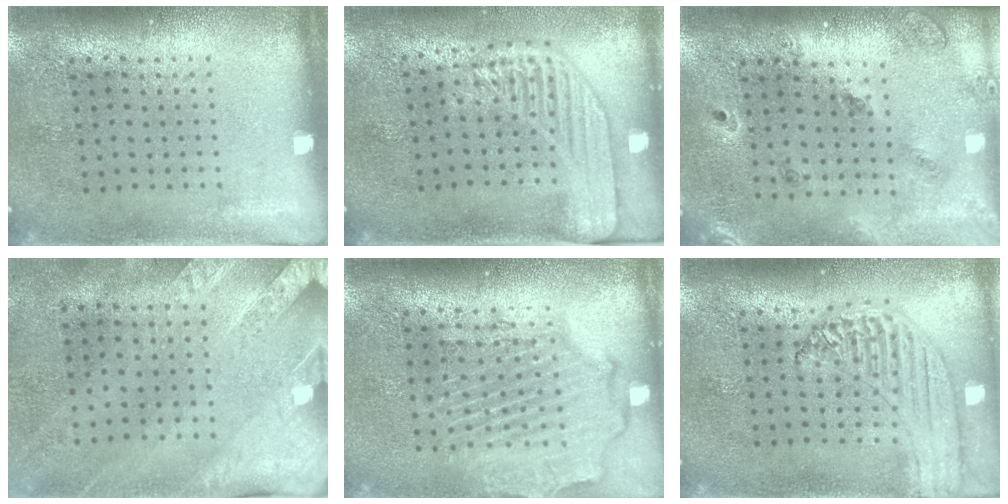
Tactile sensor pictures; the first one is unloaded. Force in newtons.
{"total": 2.2, "press": 1.9, "slide": 1.2}
{"total": 1.3, "press": 1.3, "slide": 0.5}
{"total": 2.5, "press": 2.1, "slide": 1.3}
{"total": 2.4, "press": 2.2, "slide": 0.9}
{"total": 1.3, "press": 1.2, "slide": 0.2}